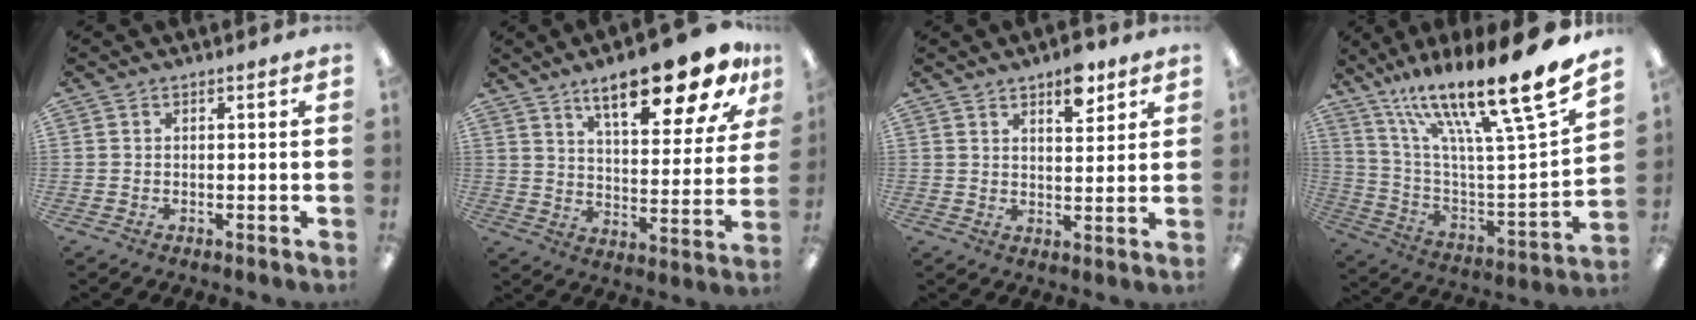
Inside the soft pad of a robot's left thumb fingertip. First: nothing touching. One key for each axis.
{"total": 20.3, "fx": 13.6, "fy": 6.4, "fz": 13.6, "tx": -0.193, "ty": -0.080, "tz": 0.218}
{"total": 7.1, "fx": 4.9, "fy": 3.0, "fz": 4.2, "tx": -0.045, "ty": -0.028, "tz": 0.078}
{"total": 23.0, "fx": 16.9, "fy": 2.9, "fz": 15.3, "tx": -0.241, "ty": -0.122, "tz": 0.267}